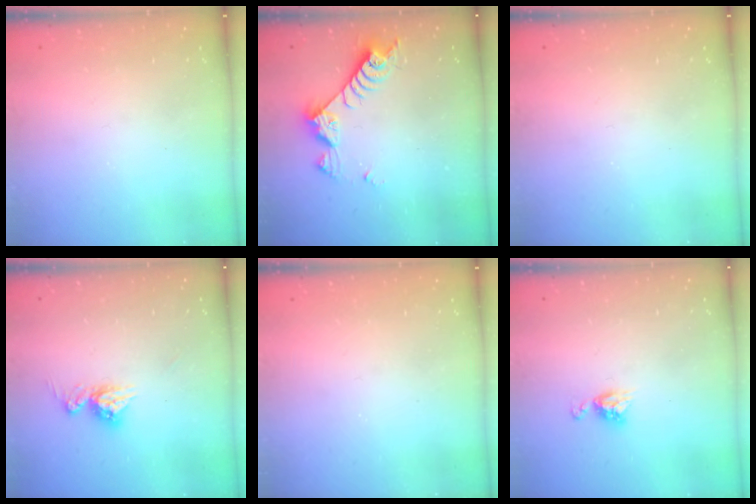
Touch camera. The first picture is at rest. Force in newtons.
{"total": 7.9, "press": 7.9, "slide": 0.7}
{"total": 0.0}
{"total": 9.0, "press": 9.0, "slide": 0.8}
{"total": 0.0}
{"total": 6.5, "press": 6.5, "slide": 0.5}